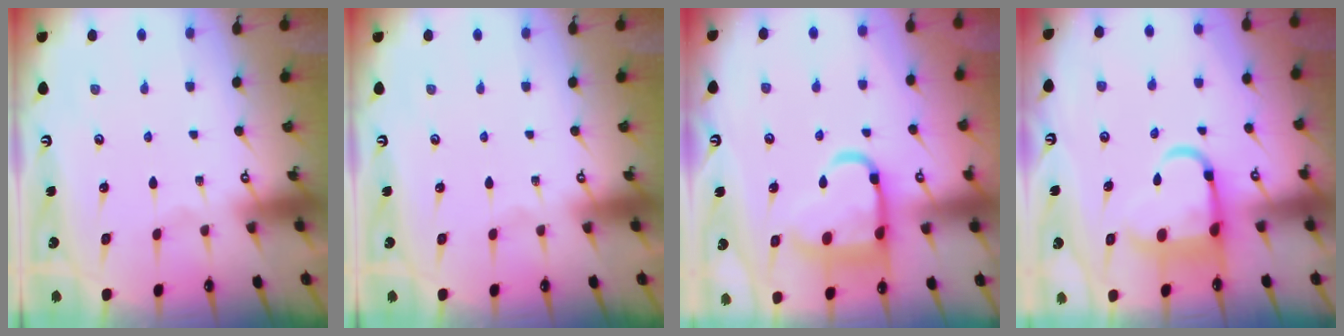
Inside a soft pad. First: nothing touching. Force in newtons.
{"total": 0.0}
{"total": 14.0, "press": 13.9, "slide": 1.6}
{"total": 9.8, "press": 9.6, "slide": 2.1}